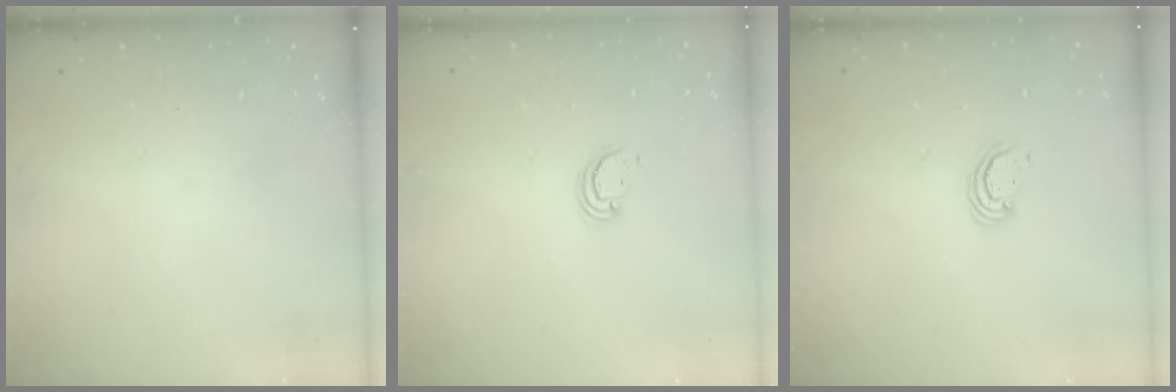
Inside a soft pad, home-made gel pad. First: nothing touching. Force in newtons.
{"total": 2.6, "press": 2.6, "slide": 0.2}
{"total": 2.5, "press": 2.5, "slide": 0.2}